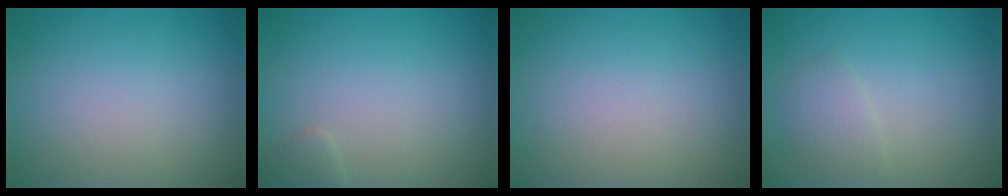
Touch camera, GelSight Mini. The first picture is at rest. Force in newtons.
{"total": 0.8, "press": 0.8, "slide": 0.0}
{"total": 0.0}
{"total": 1.6, "press": 1.6, "slide": 0.1}